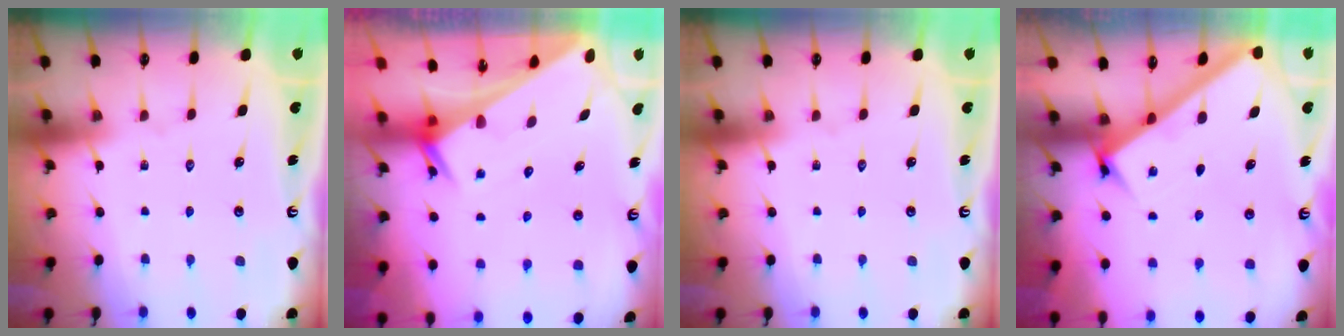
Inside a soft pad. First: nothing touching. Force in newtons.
{"total": 2.7, "press": 2.7, "slide": 0.1}
{"total": 0.0}
{"total": 3.0, "press": 3.0, "slide": 0.2}